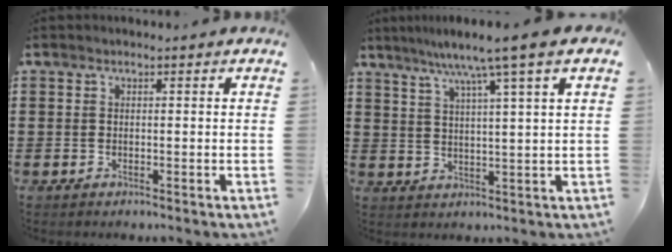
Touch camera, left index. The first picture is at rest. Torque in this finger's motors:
{"motor_torque": [2.14, 0.00, 0.44, 0.01]}